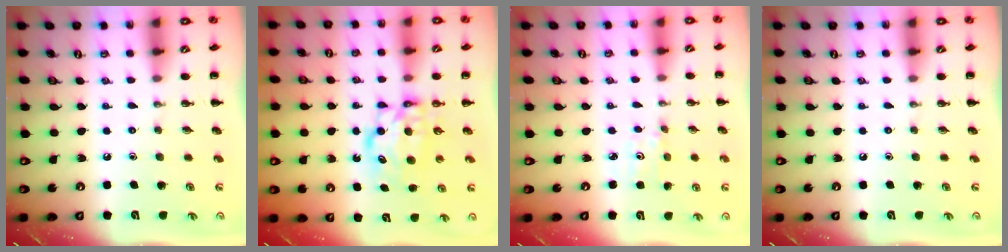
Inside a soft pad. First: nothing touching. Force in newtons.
{"total": 7.4, "press": 7.4, "slide": 0.8}
{"total": 2.7, "press": 2.6, "slide": 0.8}
{"total": 0.0}